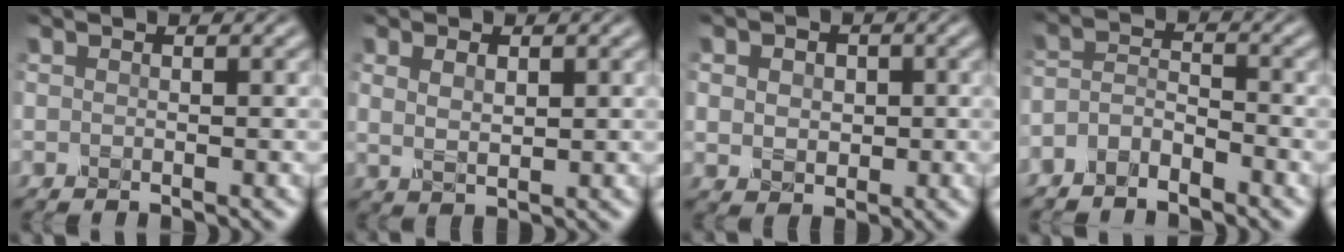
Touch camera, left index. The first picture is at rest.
{"total": 2.3, "force": [0.8, 1.2, 1.8], "torque": [-0.039, -0.004, 0.022]}
{"total": 4.1, "force": [1.0, 3.3, 2.2], "torque": [-0.037, 0.016, 0.001]}
{"total": 2.5, "force": [-1.9, 1.0, 1.3], "torque": [-0.030, 0.004, -0.046]}